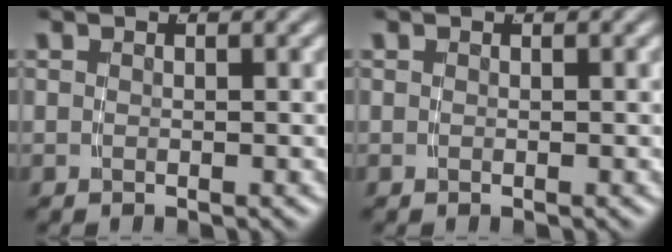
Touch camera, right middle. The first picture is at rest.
{"total": 0.0}